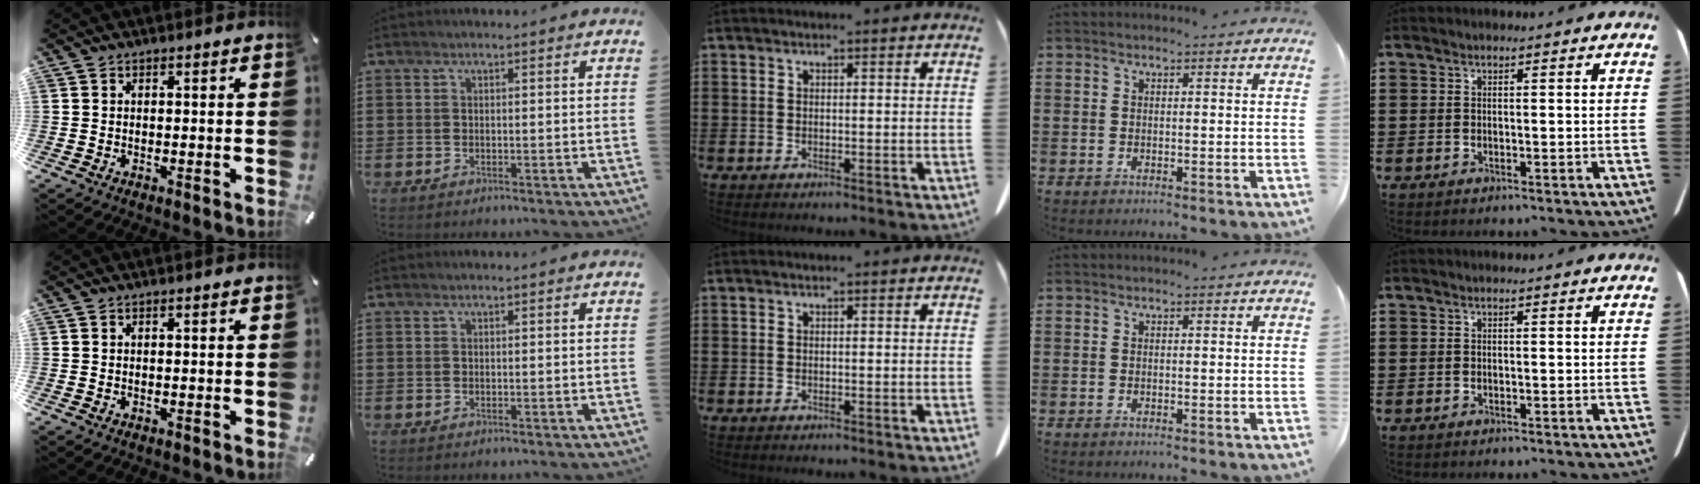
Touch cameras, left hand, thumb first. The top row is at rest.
{}